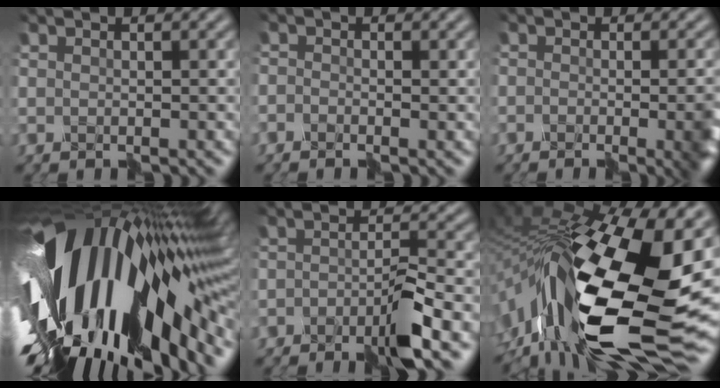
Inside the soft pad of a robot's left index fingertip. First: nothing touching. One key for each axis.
{"total": 1.2, "fx": -1.1, "fy": 0.4, "fz": -0.1, "tx": -0.005, "ty": 0.001, "tz": -0.022}
{"total": 6.1, "fx": -2.8, "fy": 2.4, "fz": 4.9, "tx": -0.048, "ty": -0.005, "tz": -0.033}
{"total": 16.8, "fx": -1.6, "fy": 8.3, "fz": 14.5, "tx": -0.263, "ty": -0.013, "tz": -0.032}
{"total": 3.8, "fx": -2.8, "fy": 0.4, "fz": 2.6, "tx": -0.055, "ty": 0.004, "tz": -0.055}
{"total": 18.6, "fx": -3.7, "fy": 9.2, "fz": 15.8, "tx": -0.322, "ty": -0.016, "tz": -0.063}